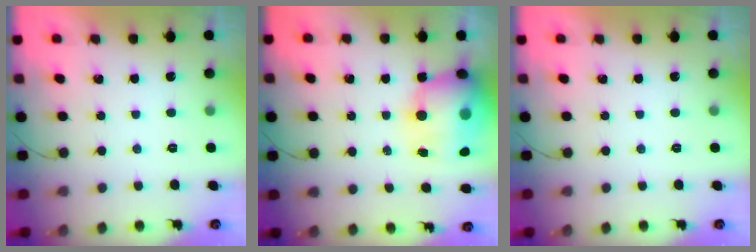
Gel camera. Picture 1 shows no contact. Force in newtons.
{"total": 17.2, "press": 16.7, "slide": 4.2}
{"total": 0.0}